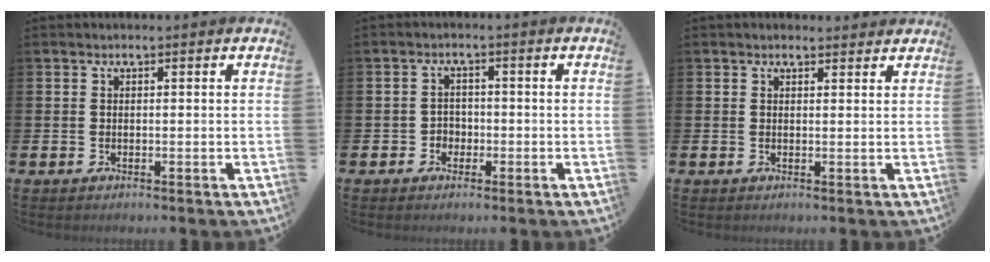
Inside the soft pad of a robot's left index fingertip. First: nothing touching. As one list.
[{"total": 2.2, "force": [-1.1, 1.9, 0.4], "torque": [-0.012, 0.005, -0.026]}, {"total": 1.2, "force": [1.2, 0.2, 0.1], "torque": [0.004, -0.001, 0.021]}]